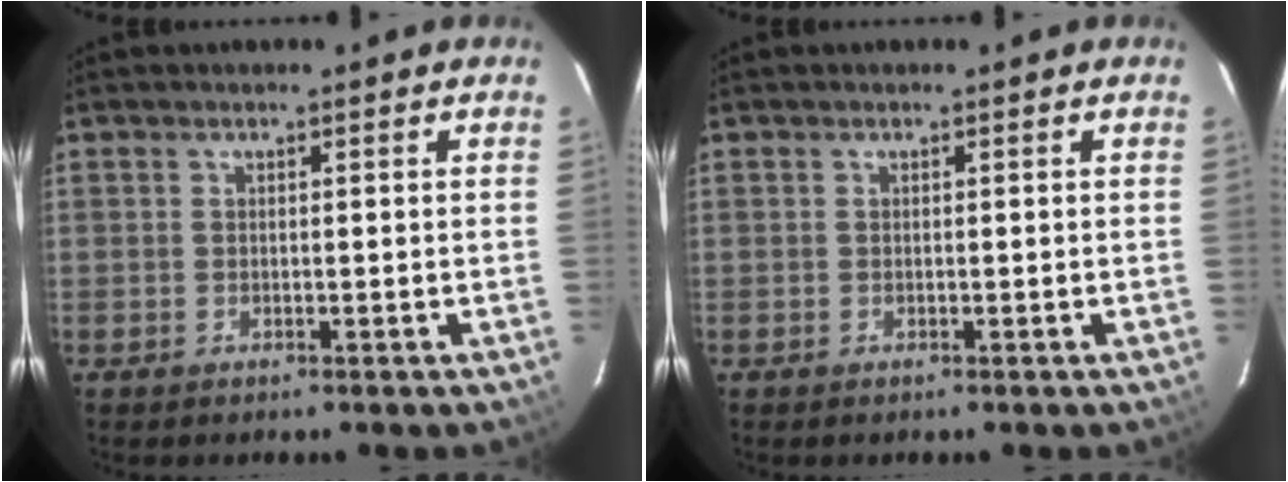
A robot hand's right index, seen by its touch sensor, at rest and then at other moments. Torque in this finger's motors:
{"motor_torque": [0.00, 0.00, 0.00, 0.00]}